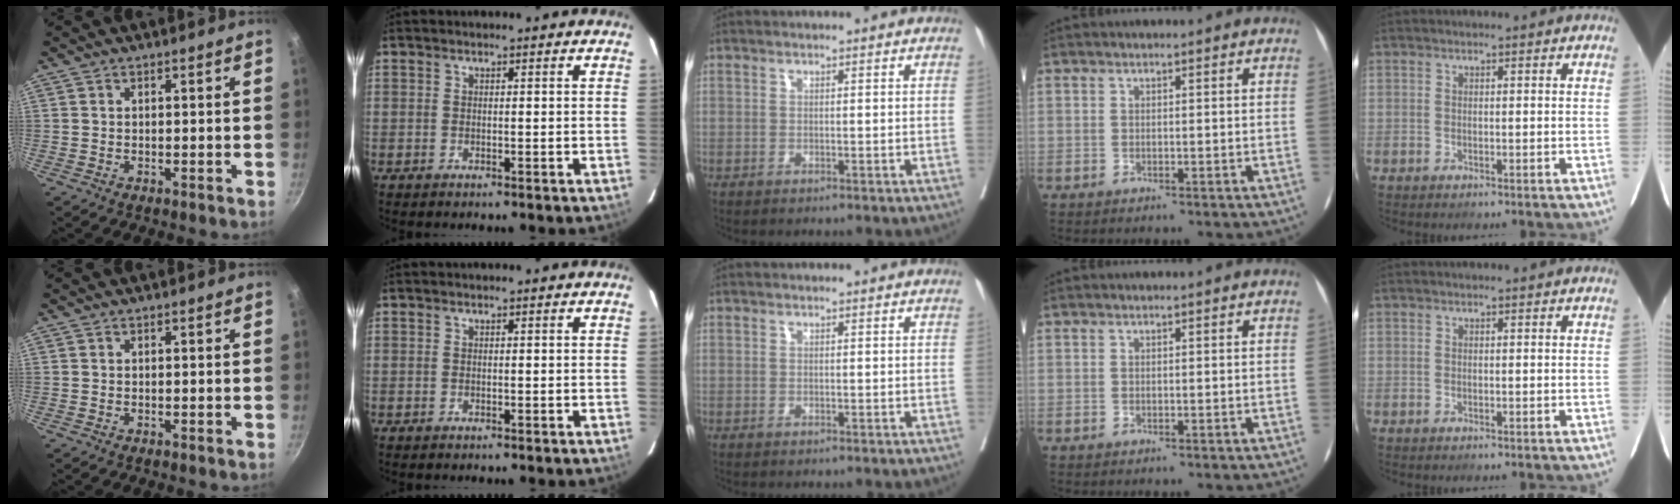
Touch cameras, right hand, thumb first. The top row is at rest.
{}